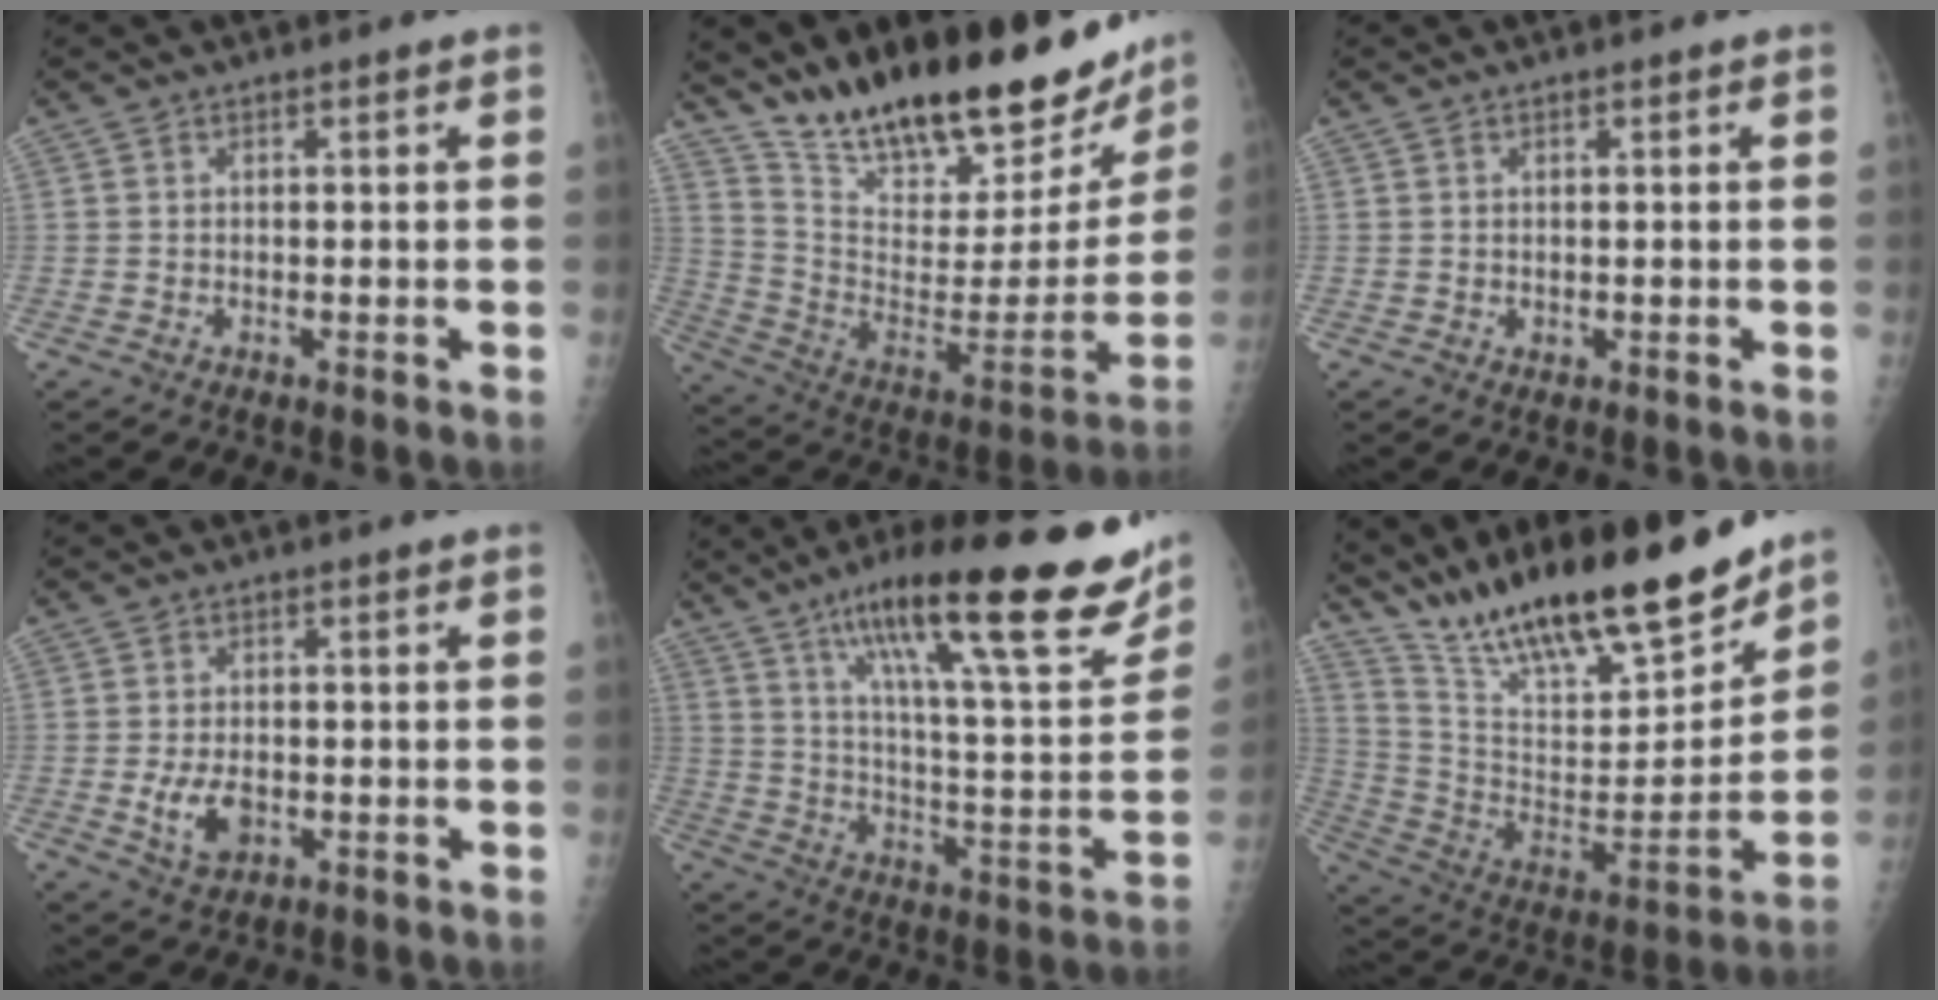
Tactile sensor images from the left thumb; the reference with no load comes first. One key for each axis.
{"total": 29.4, "fx": 23.2, "fy": 9.4, "fz": 15.3, "tx": -0.220, "ty": -0.104, "tz": 0.357}
{"total": 0.6, "fx": 0.2, "fy": 0.5, "fz": 0.3, "tx": -0.002, "ty": -0.001, "tz": 0.003}
{"total": 5.2, "fx": -1.1, "fy": 3.2, "fz": 3.8, "tx": -0.068, "ty": -0.004, "tz": -0.015}
{"total": 30.4, "fx": 18.3, "fy": 6.3, "fz": 23.4, "tx": -0.328, "ty": -0.043, "tz": 0.282}
{"total": 26.8, "fx": 21.0, "fy": 7.0, "fz": 15.0, "tx": -0.224, "ty": -0.089, "tz": 0.358}